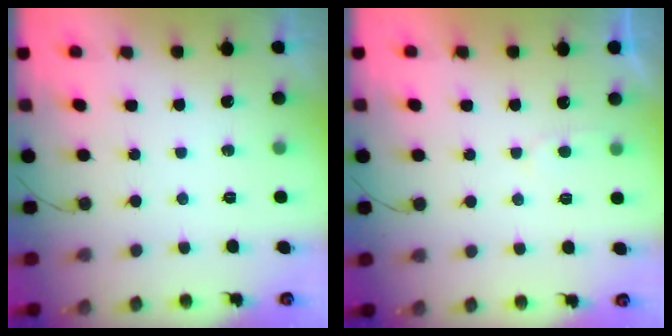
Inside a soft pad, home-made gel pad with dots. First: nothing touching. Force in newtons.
{"total": 2.5, "press": 2.5, "slide": 0.3}